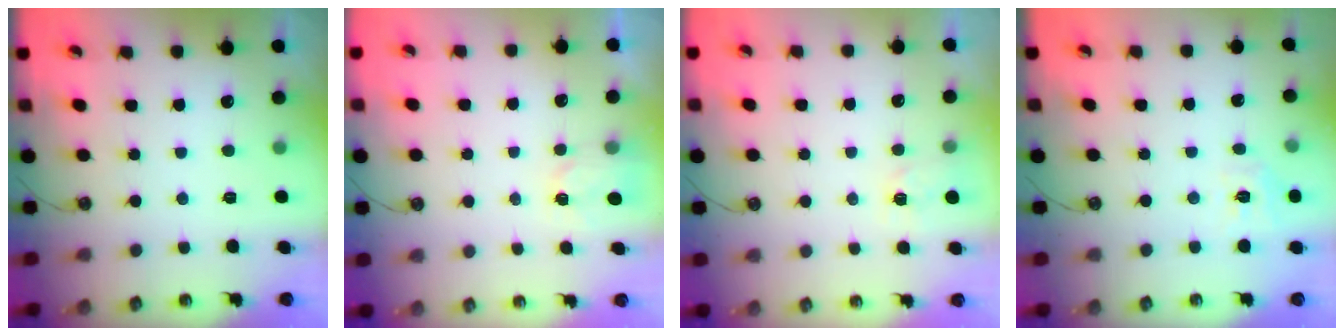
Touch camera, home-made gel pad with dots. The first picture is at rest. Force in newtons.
{"total": 2.7, "press": 2.7, "slide": 0.4}
{"total": 3.6, "press": 3.5, "slide": 0.4}
{"total": 7.4, "press": 7.3, "slide": 0.7}